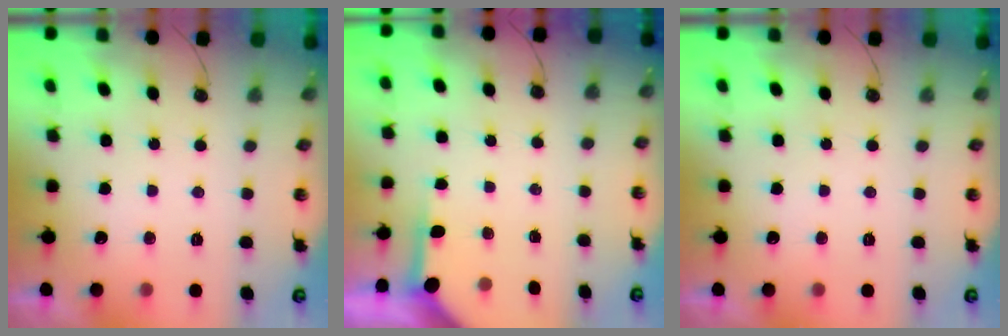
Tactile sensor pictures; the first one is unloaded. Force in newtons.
{"total": 3.9, "press": 3.9, "slide": 0.4}
{"total": 0.0}